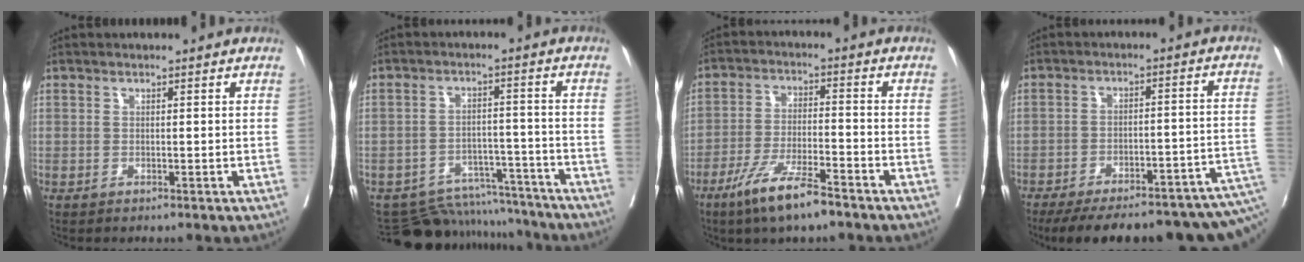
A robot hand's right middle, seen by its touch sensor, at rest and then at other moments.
{"total": 13.5, "force": [-12.9, 3.8, 1.4], "torque": [-0.019, 0.021, -0.180]}
{"total": 9.5, "force": [-6.6, 1.3, 6.7], "torque": [-0.131, -0.018, -0.121]}
{"total": 23.4, "force": [-15.5, 6.8, 16.1], "torque": [-0.195, 0.015, -0.201]}